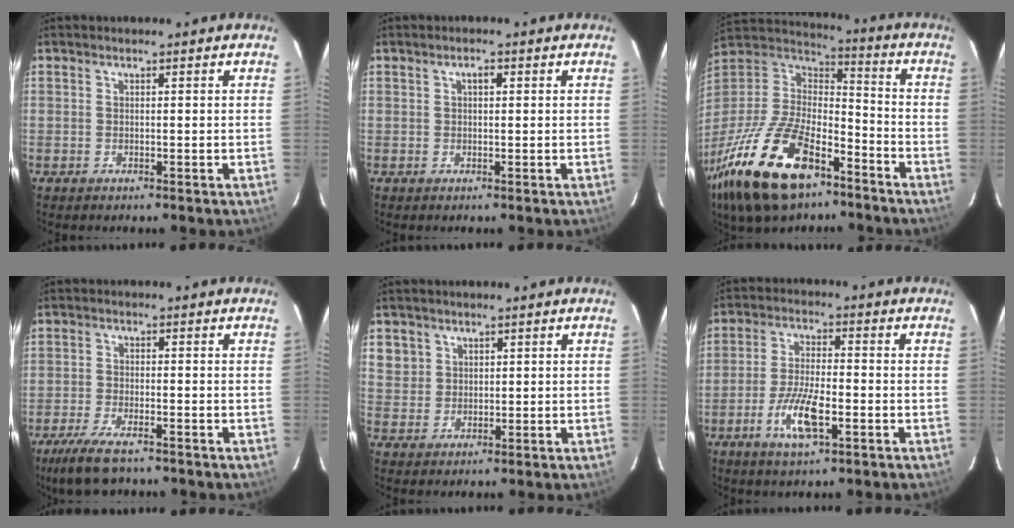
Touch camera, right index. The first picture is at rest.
{"total": 1.3, "force": [0.4, 0.7, 1.0], "torque": [-0.016, 0.007, 0.005]}
{"total": 28.2, "force": [-17.3, 12.8, 18.3], "torque": [-0.383, -0.034, -0.296]}
{"total": 8.5, "force": [-6.5, 2.3, 5.0], "torque": [-0.128, -0.024, -0.120]}
{"total": 4.8, "force": [2.0, 4.3, 0.8], "torque": [-0.001, 0.014, 0.043]}
{"total": 9.0, "force": [-3.8, 2.8, 7.7], "torque": [-0.159, -0.008, -0.072]}